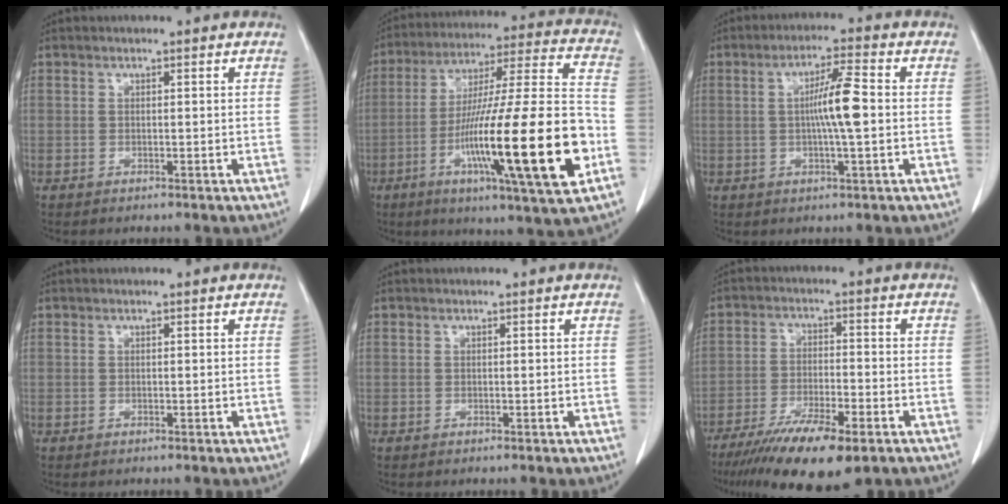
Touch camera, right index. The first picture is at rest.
{"total": 25.8, "force": [-7.8, 1.2, 24.5], "torque": [-0.387, -0.020, -0.128]}
{"total": 6.7, "force": [0.1, 0.1, 6.7], "torque": [-0.117, 0.004, 0.002]}
{"total": 0.0}
{"total": 0.0}
{"total": 12.5, "force": [-8.4, 2.4, 9.0], "torque": [-0.154, -0.029, -0.139]}